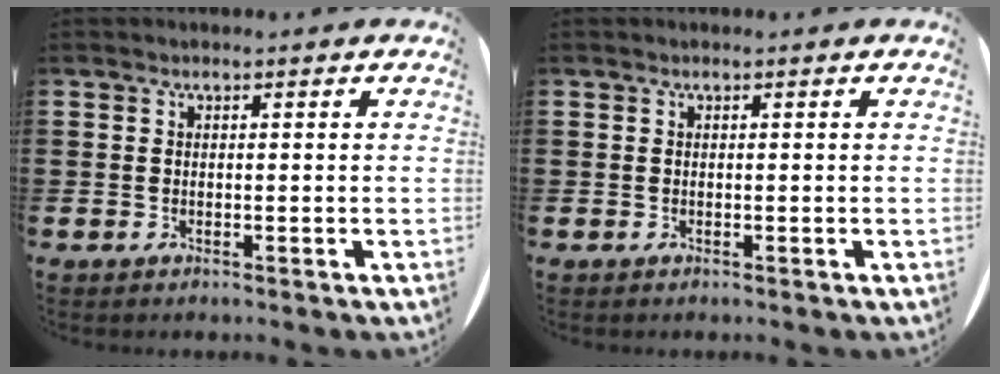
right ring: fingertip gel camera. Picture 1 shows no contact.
{"total": 0.0}